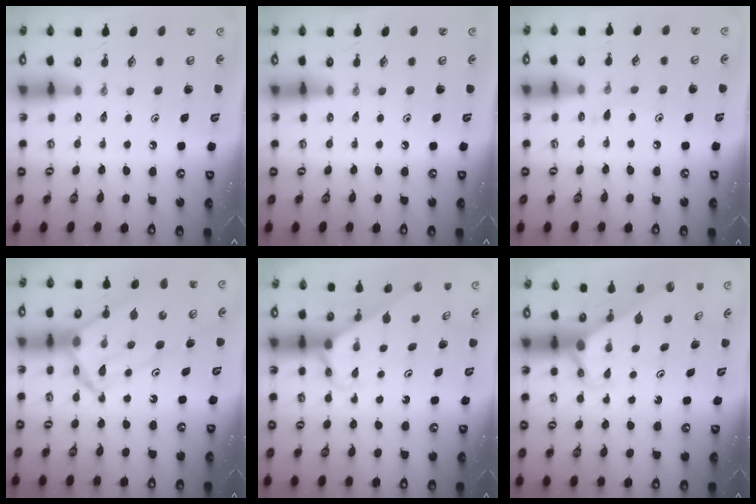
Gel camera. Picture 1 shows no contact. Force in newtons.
{"total": 0.0}
{"total": 7.1, "press": 7.1, "slide": 0.5}
{"total": 13.8, "press": 13.7, "slide": 1.3}
{"total": 2.6, "press": 2.6, "slide": 0.2}
{"total": 2.6, "press": 2.6, "slide": 0.0}